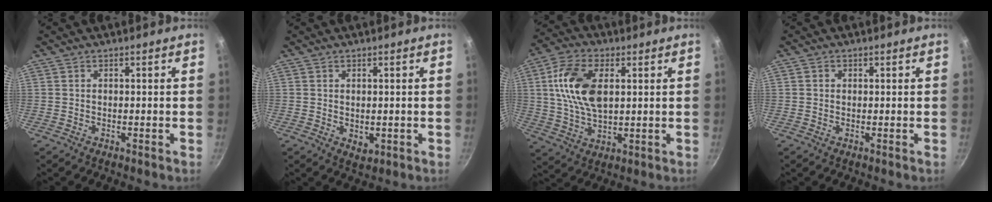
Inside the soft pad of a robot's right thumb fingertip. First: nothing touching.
{"total": 2.3, "force": [0.1, 1.6, 1.7], "torque": [-0.022, -0.008, 0.003]}
{"total": 13.6, "force": [2.9, 7.7, 10.8], "torque": [-0.194, 0.002, 0.051]}
{"total": 0.8, "force": [0.2, 0.8, 0.2], "torque": [0.000, 0.002, 0.001]}